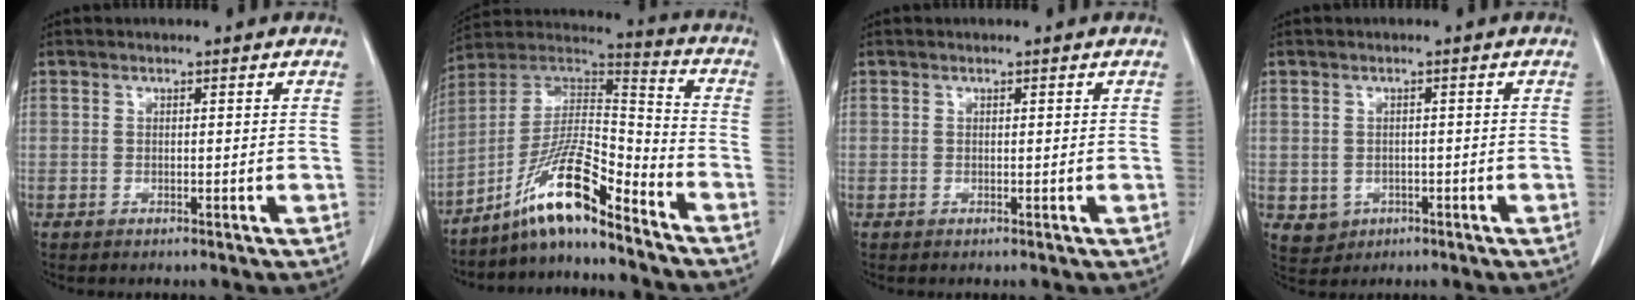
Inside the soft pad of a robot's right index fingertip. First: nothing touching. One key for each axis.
{"total": 12.9, "fx": -9.5, "fy": 0.8, "fz": 8.7, "tx": -0.160, "ty": 0.019, "tz": -0.174}
{"total": 0.0}
{"total": 3.2, "fx": -1.0, "fy": 3.0, "fz": 0.8, "tx": -0.010, "ty": 0.003, "tz": -0.005}